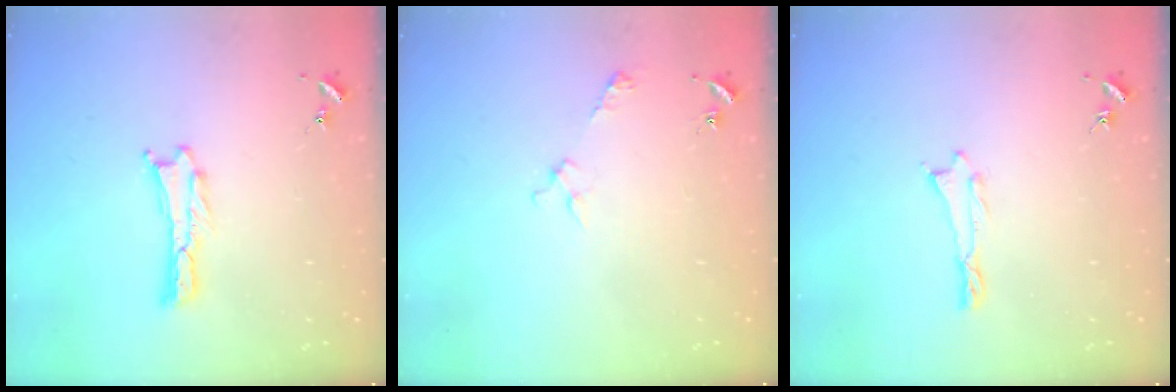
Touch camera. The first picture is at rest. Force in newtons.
{"total": 3.3, "press": 3.3, "slide": 0.4}
{"total": 0.0}